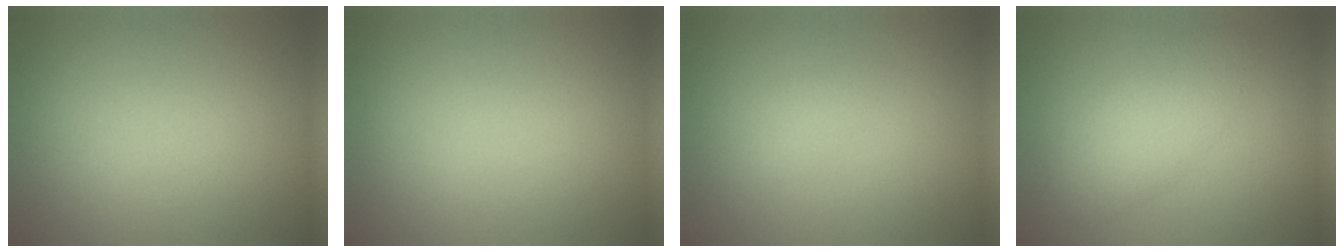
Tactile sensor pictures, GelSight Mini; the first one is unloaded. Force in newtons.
{"total": 0.0}
{"total": 0.9, "press": 0.9, "slide": 0.0}
{"total": 3.8, "press": 3.8, "slide": 0.1}